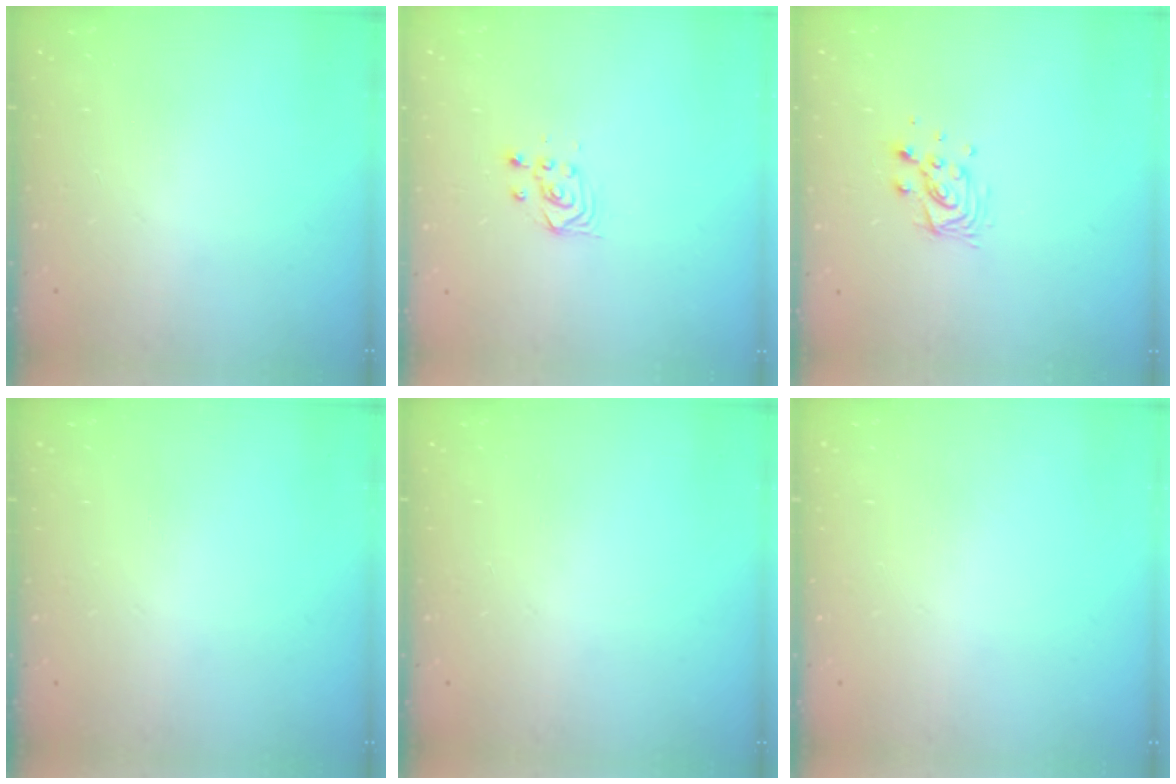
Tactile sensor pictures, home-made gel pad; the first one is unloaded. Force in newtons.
{"total": 3.3, "press": 3.3, "slide": 0.3}
{"total": 9.8, "press": 9.8, "slide": 0.6}
{"total": 0.0}
{"total": 0.0}
{"total": 0.0}